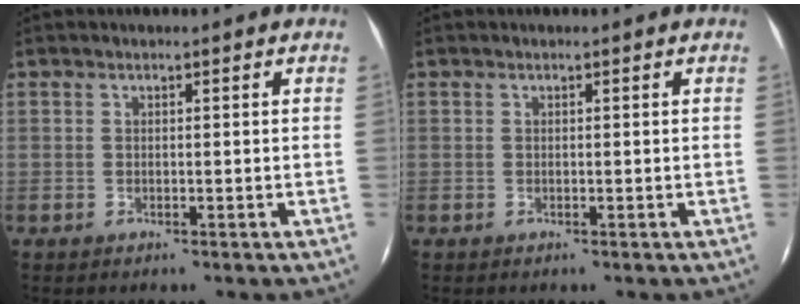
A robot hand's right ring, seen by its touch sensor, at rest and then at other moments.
{"total": 0.0}